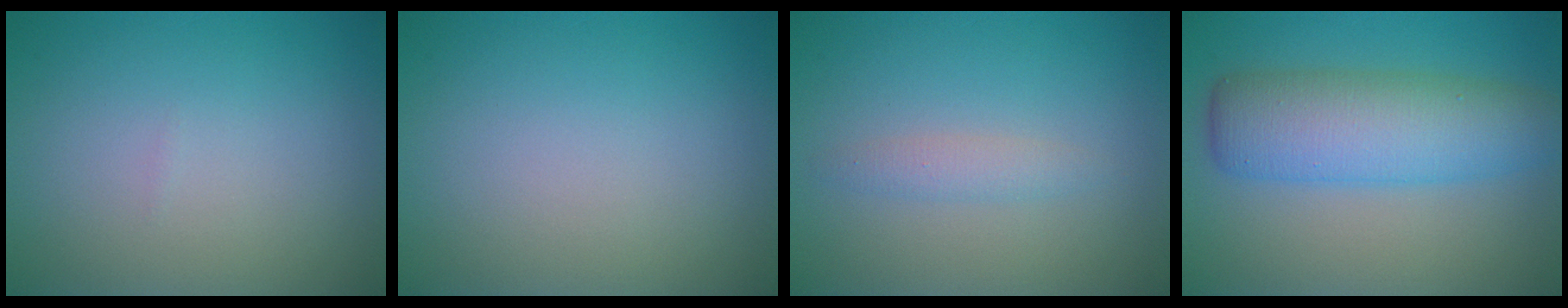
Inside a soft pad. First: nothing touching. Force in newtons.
{"total": 0.0}
{"total": 1.3, "press": 1.3, "slide": 0.1}
{"total": 7.2, "press": 7.2, "slide": 0.2}